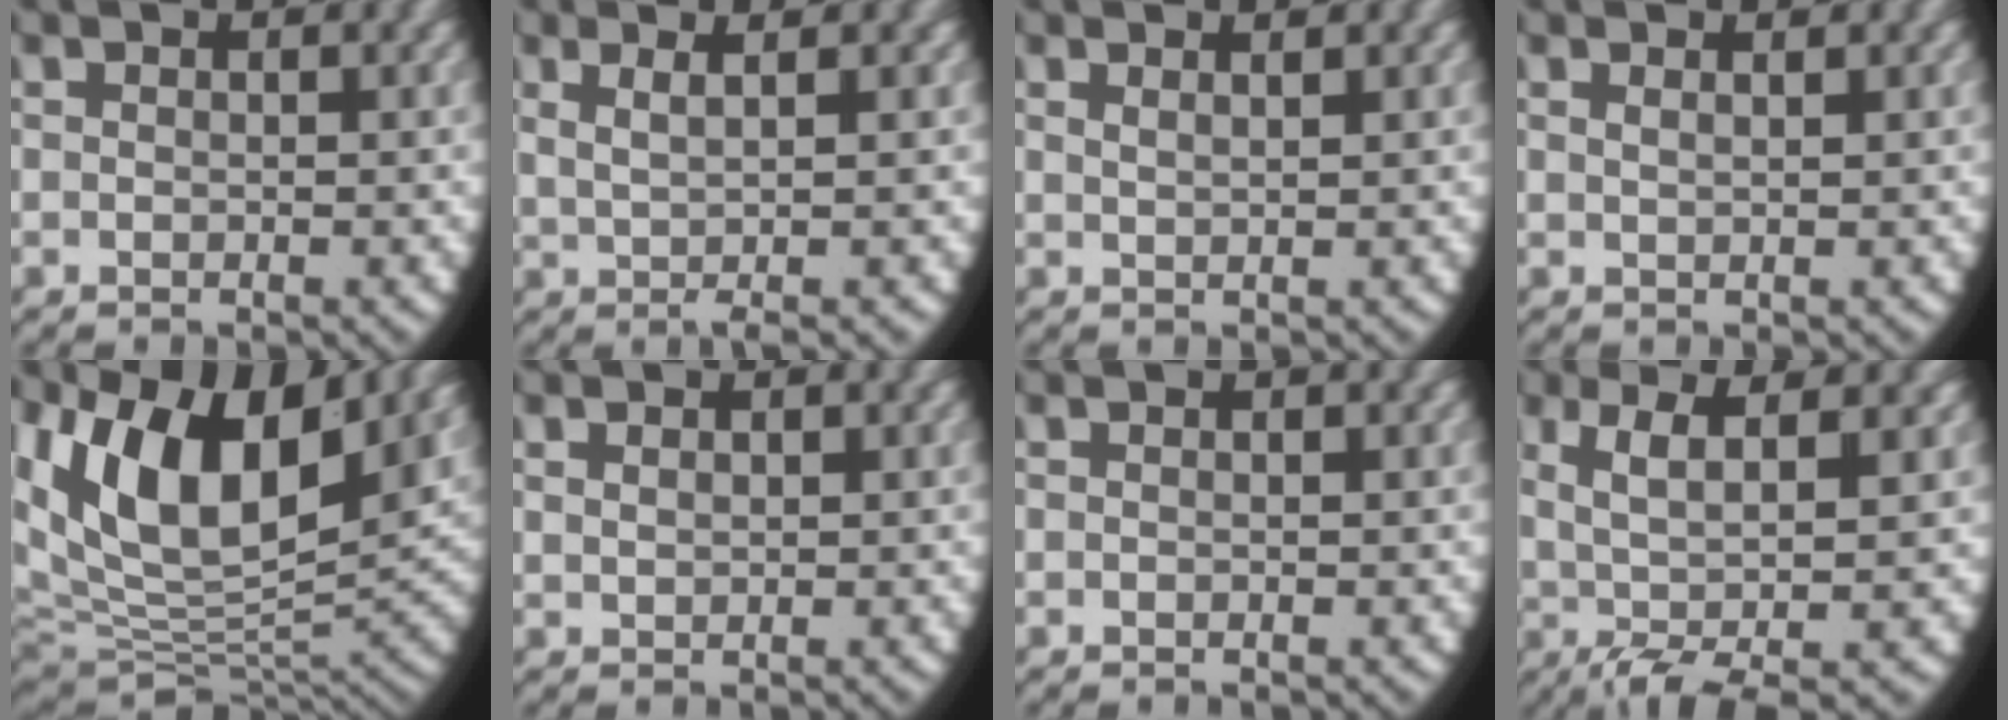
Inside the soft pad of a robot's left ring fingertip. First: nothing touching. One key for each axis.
{"total": 4.2, "fx": 0.8, "fy": 1.4, "fz": 3.8, "tx": -0.057, "ty": 0.011, "tz": 0.012}
{"total": 1.2, "fx": 1.0, "fy": -0.6, "fz": 0.2, "tx": -0.009, "ty": -0.009, "tz": 0.026}
{"total": 1.0, "fx": 0.7, "fy": -0.6, "fz": 0.3, "tx": -0.009, "ty": -0.009, "tz": 0.020}
{"total": 14.7, "fx": 3.0, "fy": 9.7, "fz": 10.7, "tx": -0.229, "ty": -0.043, "tz": 0.068}
{"total": 0.8, "fx": 0.5, "fy": 0.5, "fz": 0.3, "tx": -0.012, "ty": -0.013, "tz": 0.022}
{"total": 0.0}
{"total": 7.3, "fx": -0.4, "fy": 3.4, "fz": 6.4, "tx": -0.116, "ty": -0.020, "tz": 0.012}